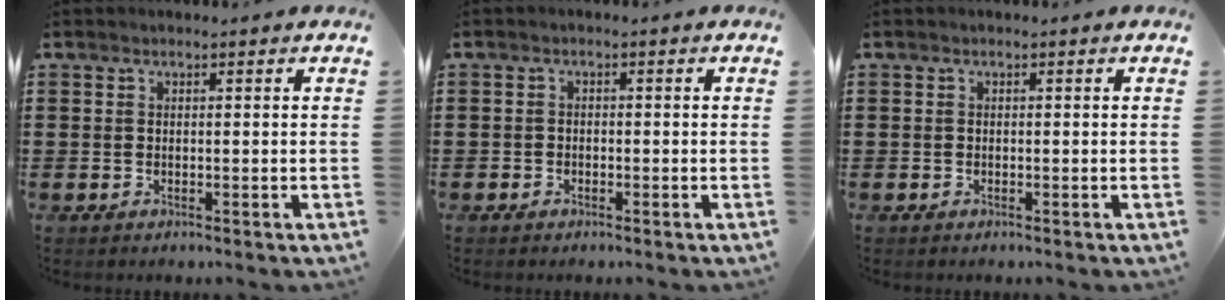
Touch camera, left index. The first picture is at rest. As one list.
[{"total": 1.0, "force": [-0.8, 0.6, 0.0], "torque": [-0.004, 0.001, -0.019]}, {"total": 0.0}]